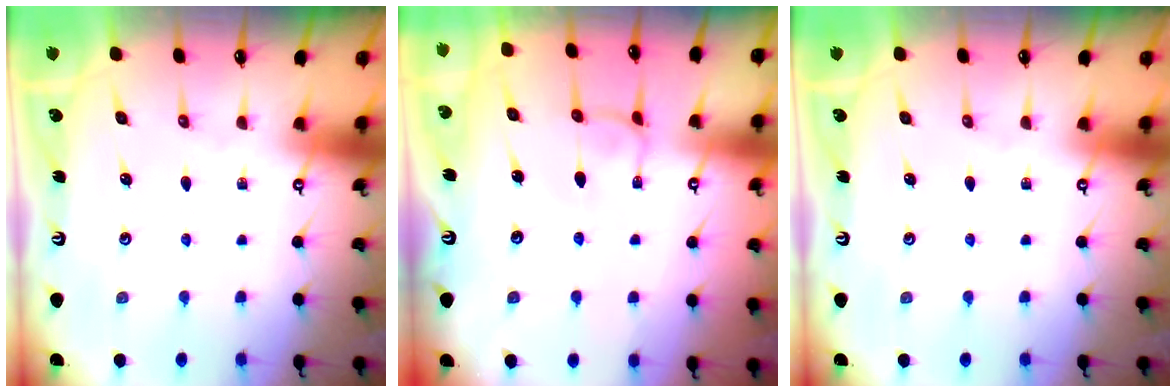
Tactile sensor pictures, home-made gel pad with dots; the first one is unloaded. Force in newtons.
{"total": 2.6, "press": 2.6, "slide": 0.1}
{"total": 0.0}